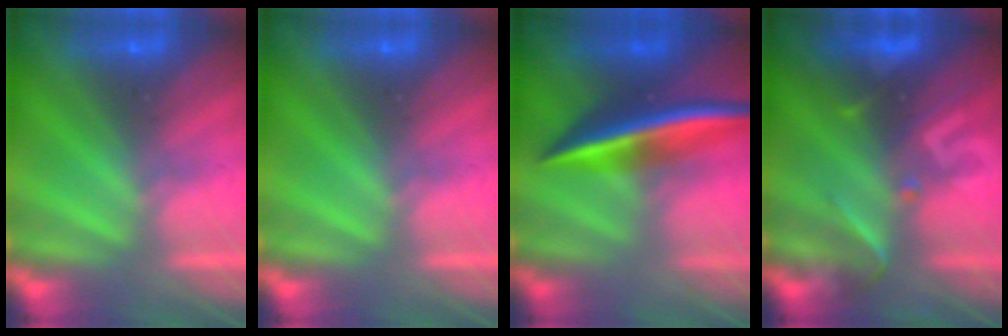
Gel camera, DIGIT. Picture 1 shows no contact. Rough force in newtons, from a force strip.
{"total": 0.0}
{"total": 2.5}
{"total": 2.9}